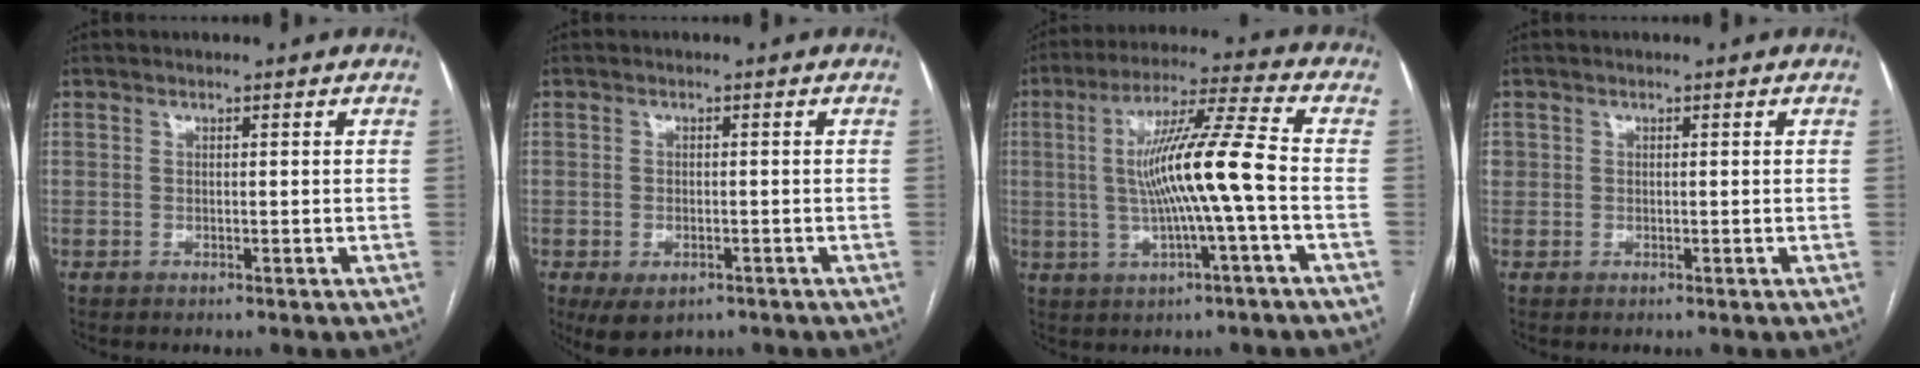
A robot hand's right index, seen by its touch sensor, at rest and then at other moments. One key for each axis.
{"total": 5.0, "fx": -2.9, "fy": 2.9, "fz": 2.9, "tx": -0.052, "ty": -0.008, "tz": -0.035}
{"total": 12.4, "fx": -0.9, "fy": -0.6, "fz": 12.3, "tx": -0.222, "ty": 0.011, "tz": -0.019}
{"total": 1.3, "fx": 0.2, "fy": 1.2, "fz": 0.3, "tx": 0.001, "ty": 0.009, "tz": 0.004}